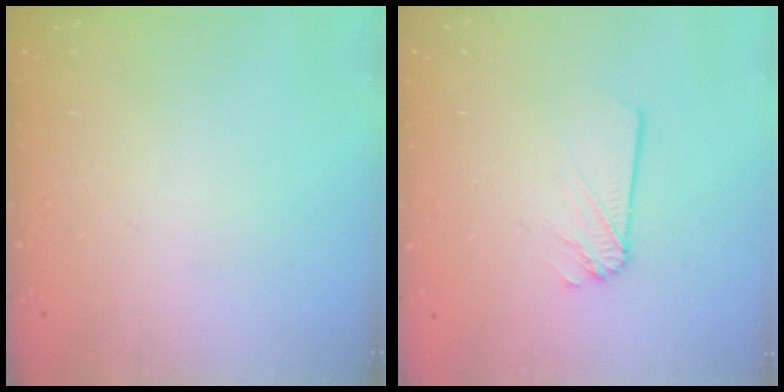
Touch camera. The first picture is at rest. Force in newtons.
{"total": 2.8, "press": 2.8, "slide": 0.3}